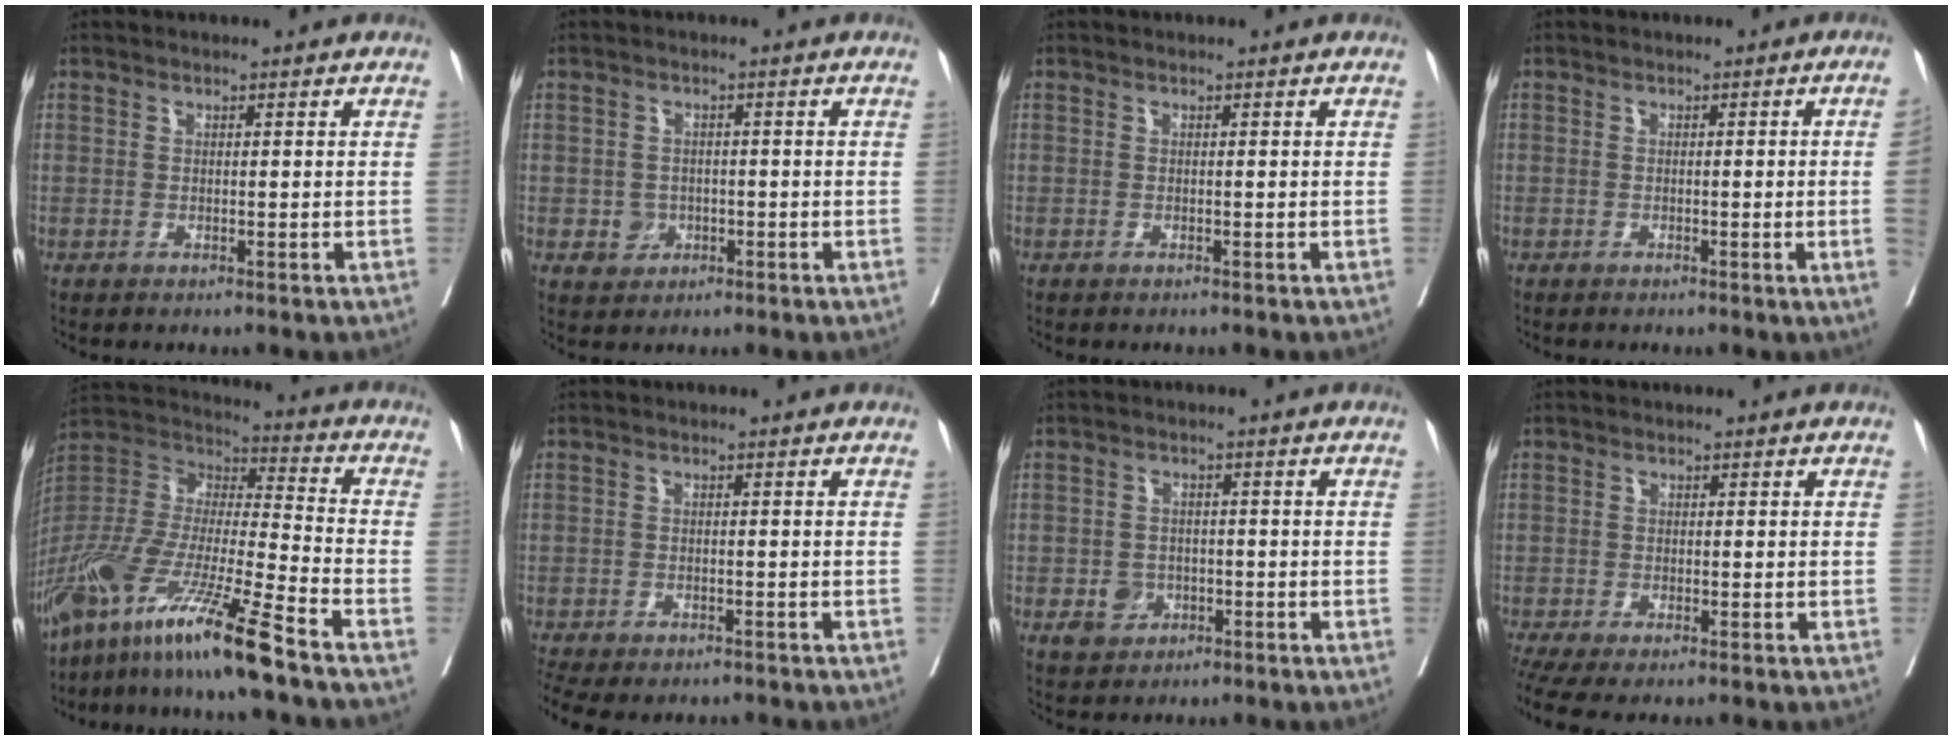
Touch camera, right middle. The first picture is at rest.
{"total": 2.8, "force": [-0.9, 2.6, 0.8], "torque": [-0.006, 0.006, -0.007]}
{"total": 0.9, "force": [-0.8, 0.2, 0.3], "torque": [-0.005, -0.002, -0.013]}
{"total": 2.8, "force": [-0.5, -1.2, 2.5], "torque": [-0.031, -0.005, -0.007]}
{"total": 19.3, "force": [-13.6, 0.1, 13.6], "torque": [-0.303, -0.045, -0.263]}
{"total": 9.5, "force": [-7.4, 4.3, 4.3], "torque": [-0.098, 0.000, -0.100]}
{"total": 3.7, "force": [-1.5, 3.1, 1.3], "torque": [-0.016, 0.006, -0.015]}
{"total": 3.9, "force": [-2.9, 0.9, 2.6], "torque": [-0.050, -0.011, -0.054]}